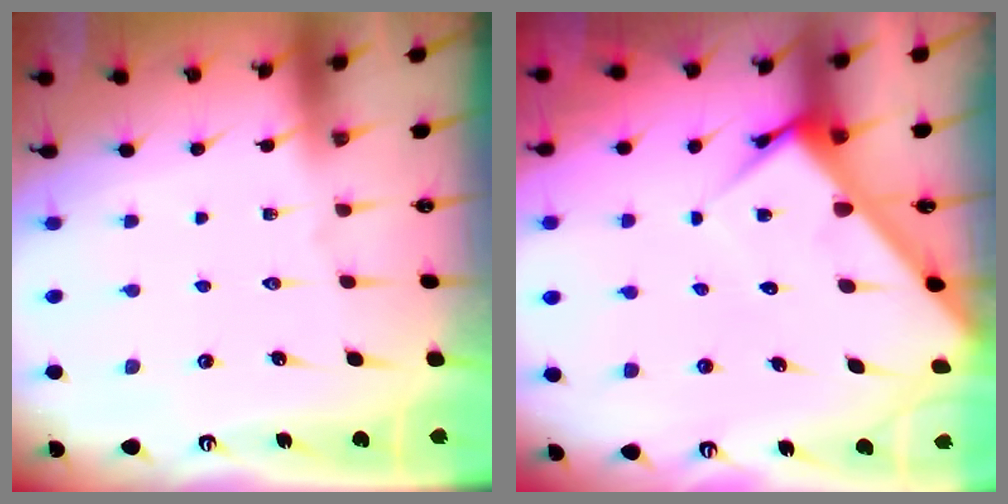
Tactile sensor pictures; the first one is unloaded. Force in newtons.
{"total": 6.7, "press": 6.7, "slide": 0.6}